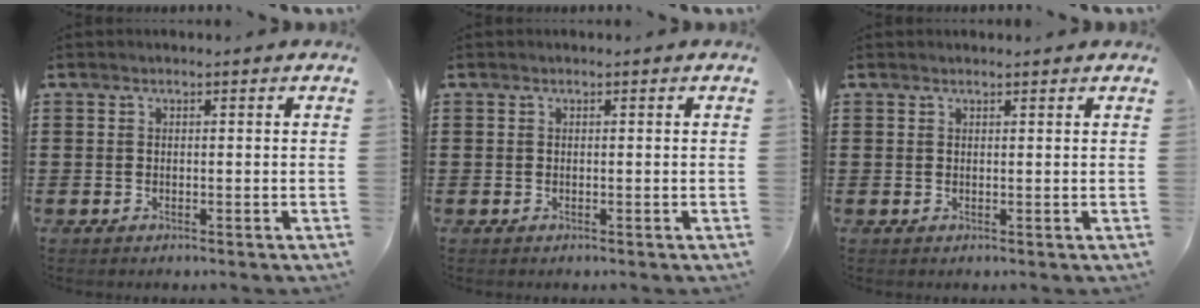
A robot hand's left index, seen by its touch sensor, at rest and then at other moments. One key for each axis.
{"total": 0.0}
{"total": 0.7, "fx": 0.7, "fy": 0.0, "fz": 0.2, "tx": -0.006, "ty": -0.001, "tz": 0.014}